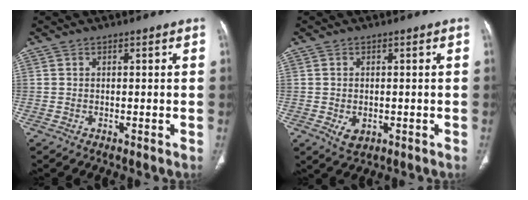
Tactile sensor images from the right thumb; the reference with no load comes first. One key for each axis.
{"total": 3.4, "fx": -0.8, "fy": 2.3, "fz": 2.4, "tx": -0.039, "ty": -0.002, "tz": -0.003}